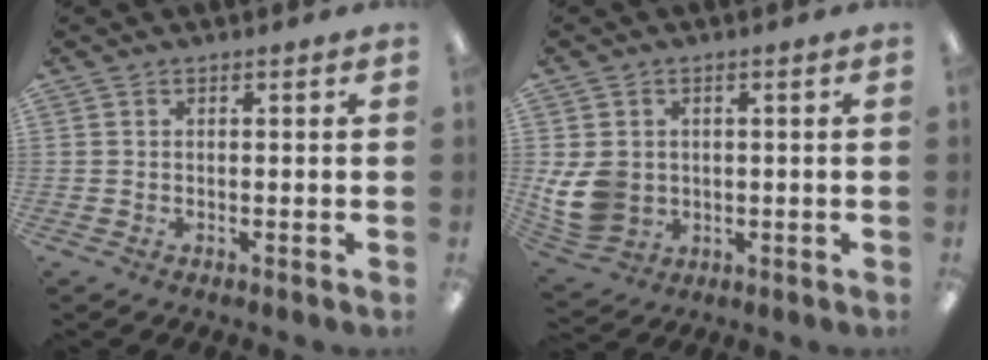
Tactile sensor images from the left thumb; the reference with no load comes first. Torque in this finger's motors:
{"motor_torque": [-0.20, 0.74, 1.04, -0.06, 0.26]}